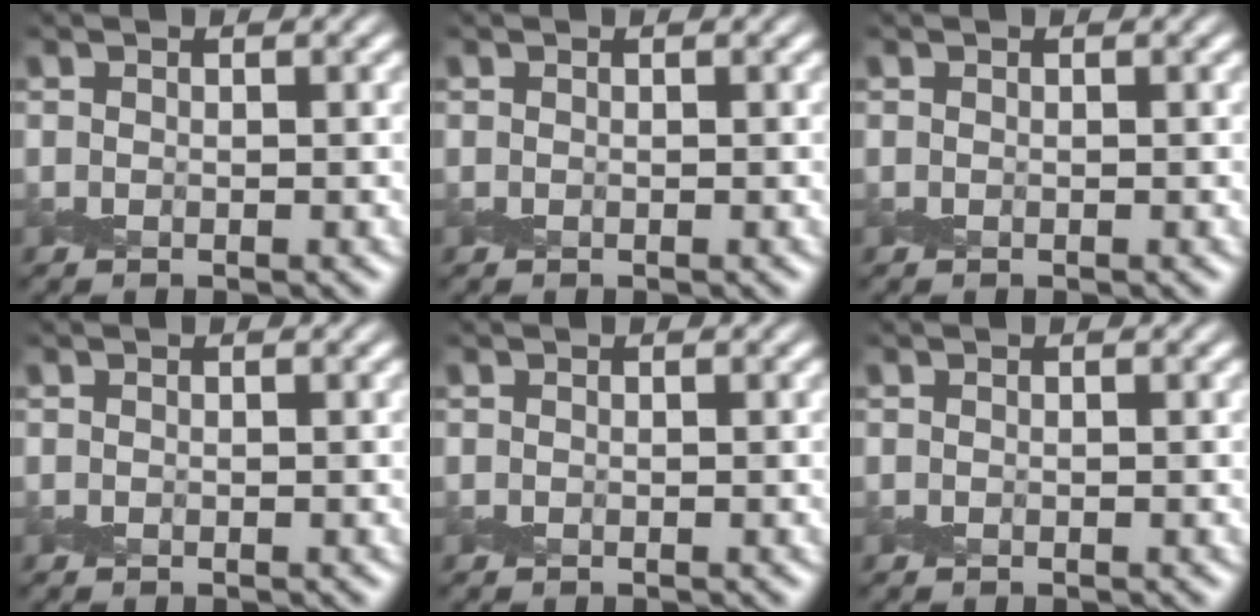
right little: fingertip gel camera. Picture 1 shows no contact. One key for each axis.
{"total": 0.0}
{"total": 0.0}
{"total": 0.0}
{"total": 0.0}
{"total": 0.0}